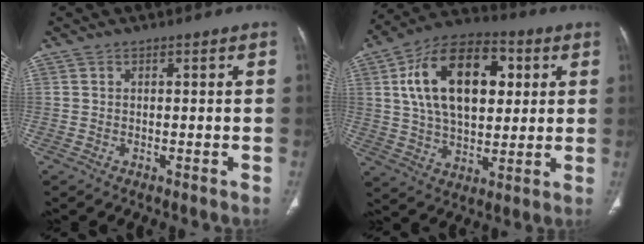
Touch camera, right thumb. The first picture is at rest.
{"total": 21.2, "force": [5.3, 12.5, 16.3], "torque": [-0.247, 0.003, 0.086]}